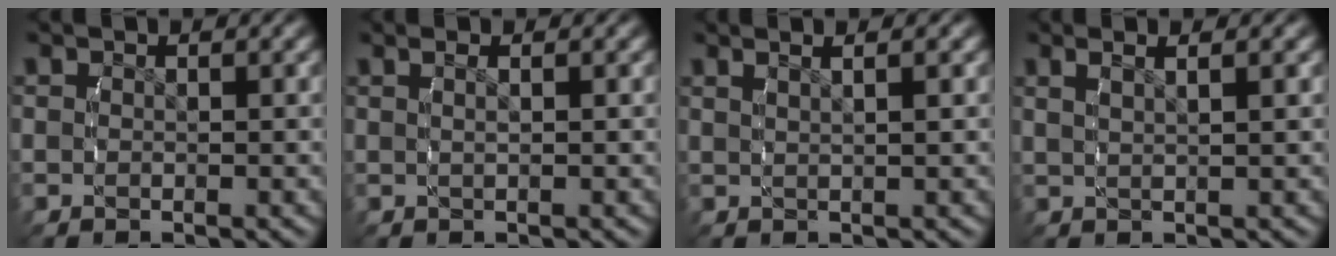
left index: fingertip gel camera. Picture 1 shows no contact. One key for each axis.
{"total": 1.6, "fx": 0.7, "fy": 0.1, "fz": 1.5, "tx": -0.012, "ty": 0.009, "tz": 0.010}
{"total": 2.6, "fx": 1.8, "fy": -0.1, "fz": 2.0, "tx": -0.019, "ty": 0.010, "tz": 0.033}
{"total": 2.3, "fx": 1.5, "fy": -0.1, "fz": 1.7, "tx": -0.022, "ty": 0.007, "tz": 0.032}